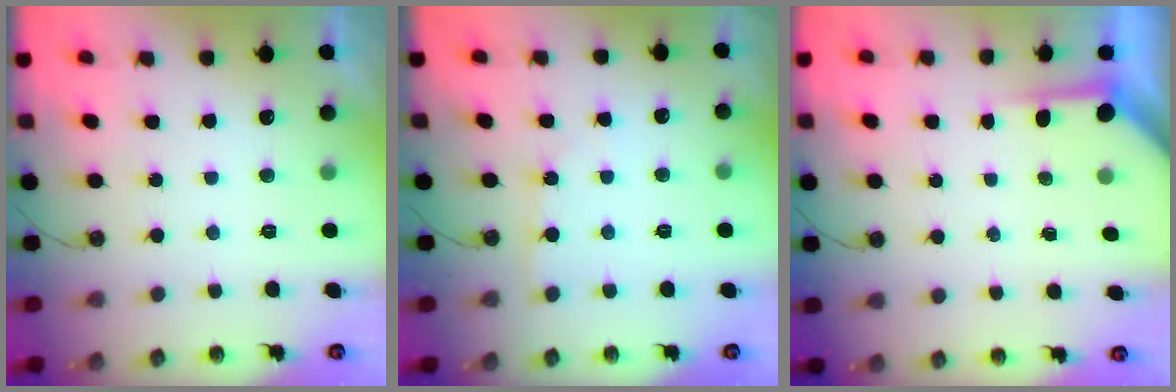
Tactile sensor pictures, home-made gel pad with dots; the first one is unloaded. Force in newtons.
{"total": 3.3, "press": 3.3, "slide": 0.4}
{"total": 3.5, "press": 3.4, "slide": 0.3}